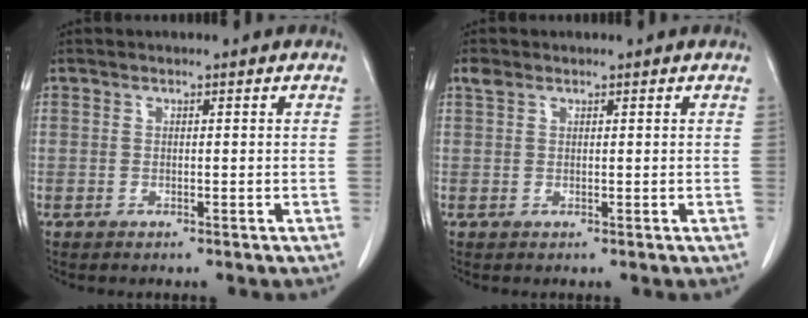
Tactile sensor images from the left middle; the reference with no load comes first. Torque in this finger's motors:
{"motor_torque": [0.29, -0.21, -0.04, 0.00]}